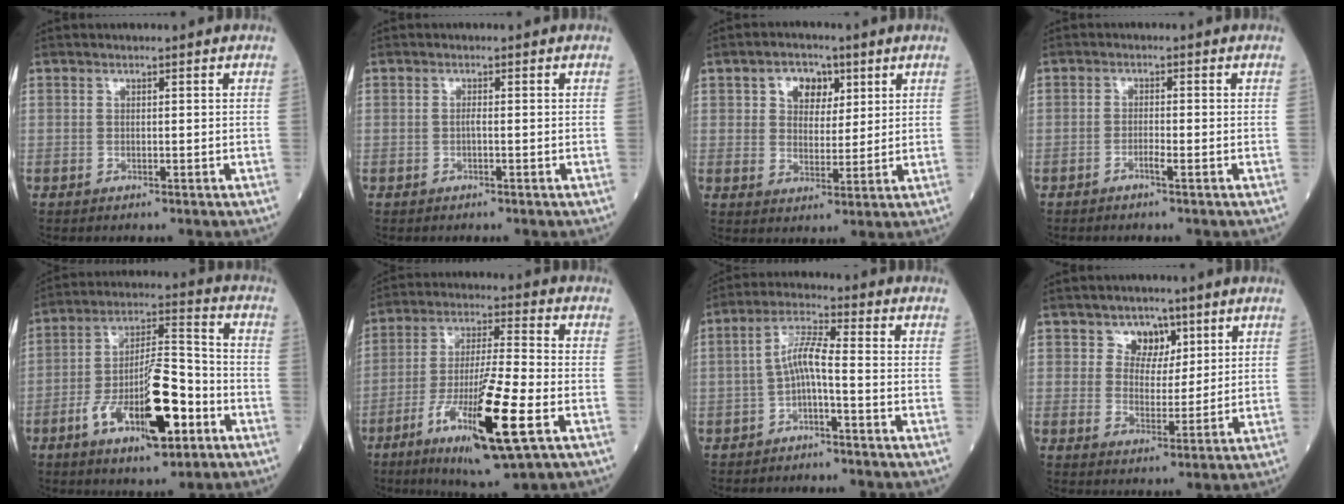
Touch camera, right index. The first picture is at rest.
{"total": 0.6, "force": [-0.2, 0.0, 0.5], "torque": [-0.010, 0.001, -0.005]}
{"total": 5.7, "force": [2.6, 4.0, 3.2], "torque": [-0.050, 0.015, 0.044]}
{"total": 1.4, "force": [-1.0, -0.2, 1.0], "torque": [-0.017, 0.002, -0.021]}
{"total": 15.7, "force": [-6.1, 4.2, 13.8], "torque": [-0.246, 0.003, -0.098]}
{"total": 16.5, "force": [-6.6, 1.1, 15.1], "torque": [-0.280, -0.029, -0.112]}
{"total": 5.1, "force": [-1.4, 0.6, 4.9], "torque": [-0.096, 0.020, -0.027]}
{"total": 4.9, "force": [2.8, 3.7, 1.6], "torque": [-0.017, 0.003, 0.046]}